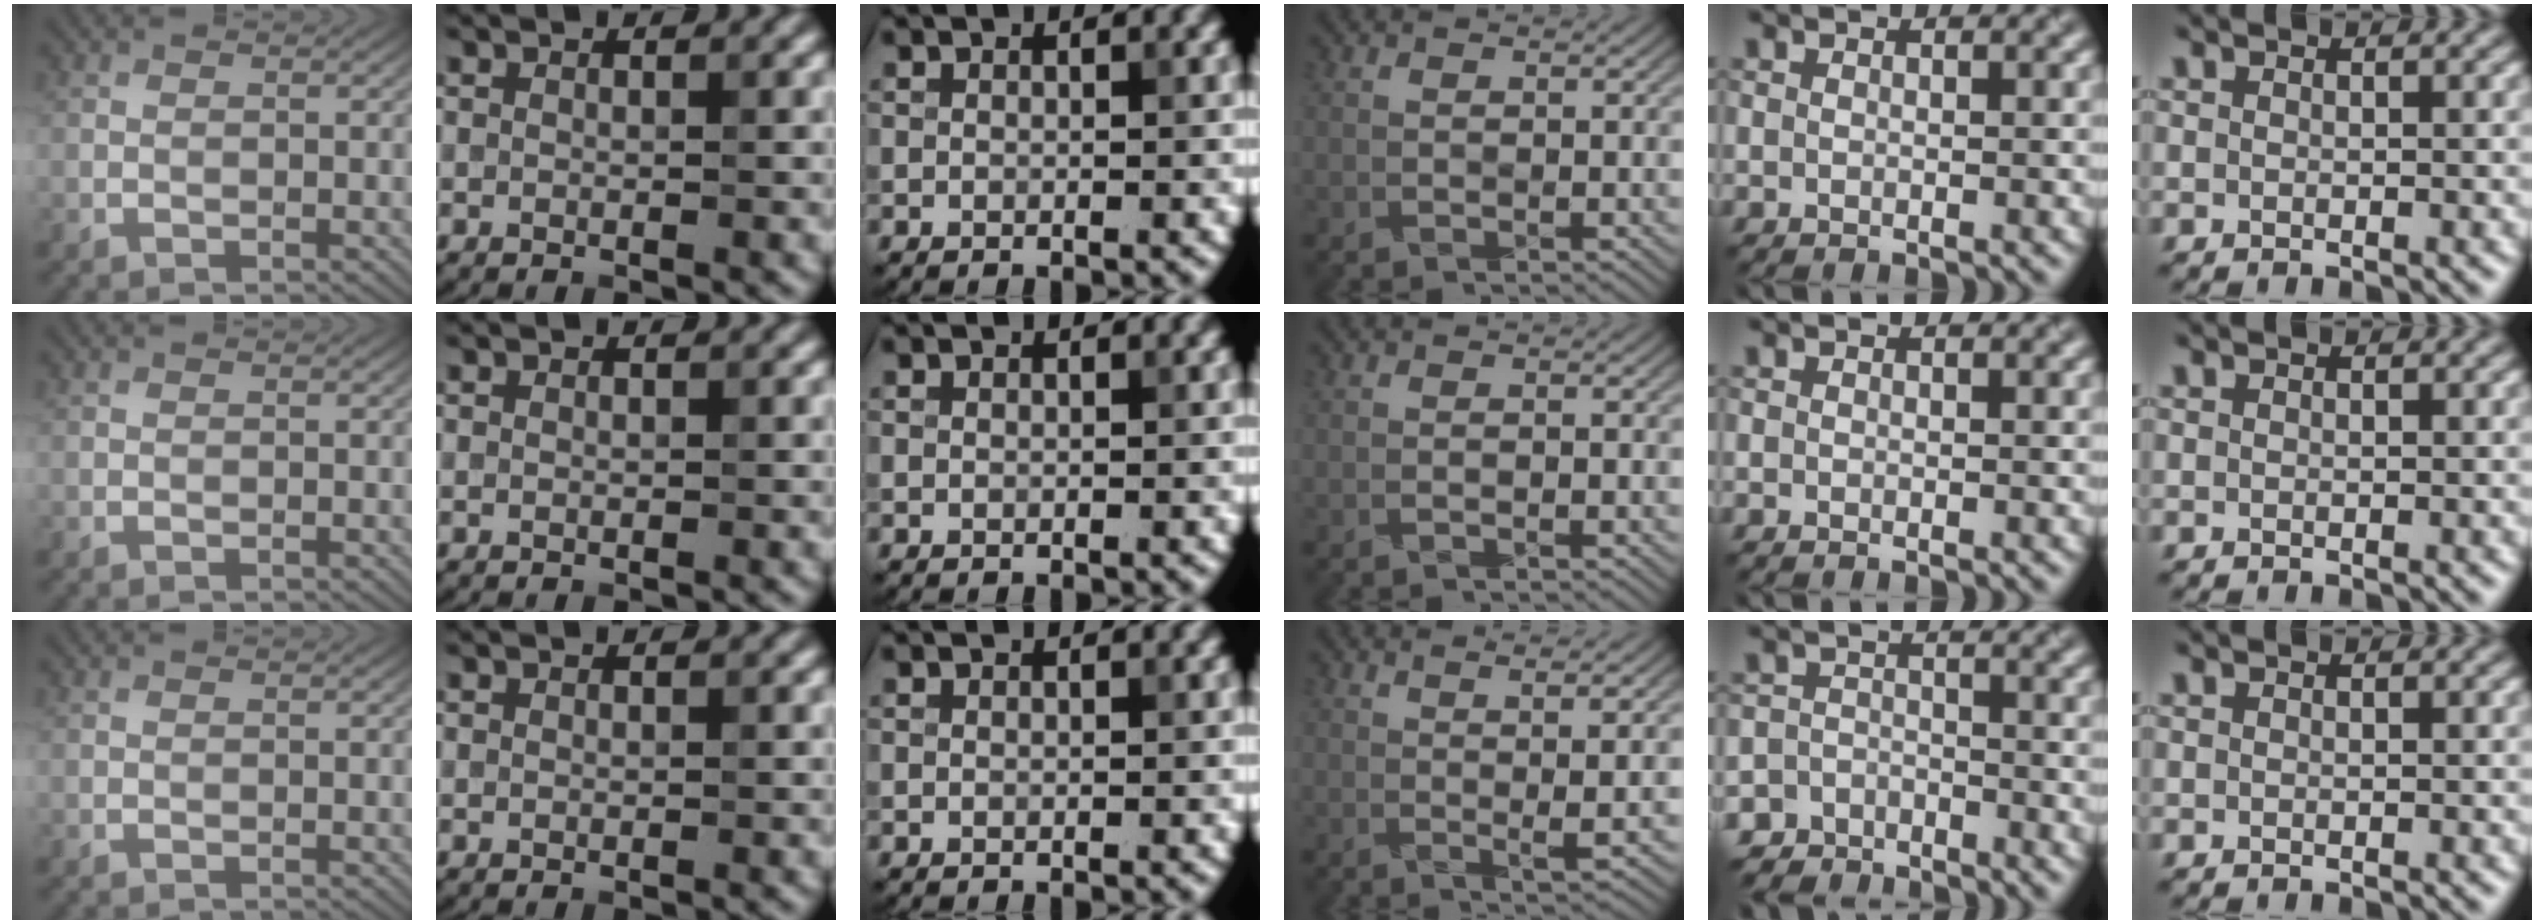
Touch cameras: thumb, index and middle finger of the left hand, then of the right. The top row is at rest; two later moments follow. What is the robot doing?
{"motion": "fold", "object": "cloth"}